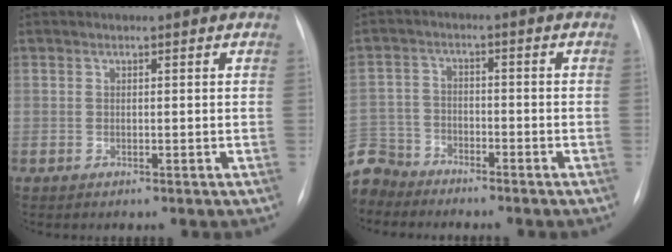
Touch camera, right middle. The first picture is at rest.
{"total": 7.5, "force": [-6.9, 2.9, 0.0], "torque": [-0.009, -0.001, -0.137]}